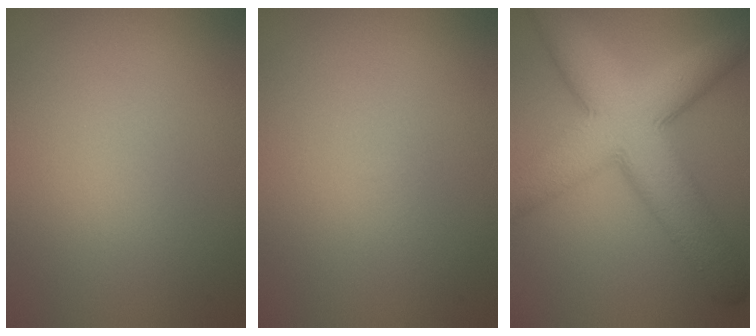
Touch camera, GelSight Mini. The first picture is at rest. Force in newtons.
{"total": 0.0}
{"total": 10.7, "press": 10.7, "slide": 0.3}